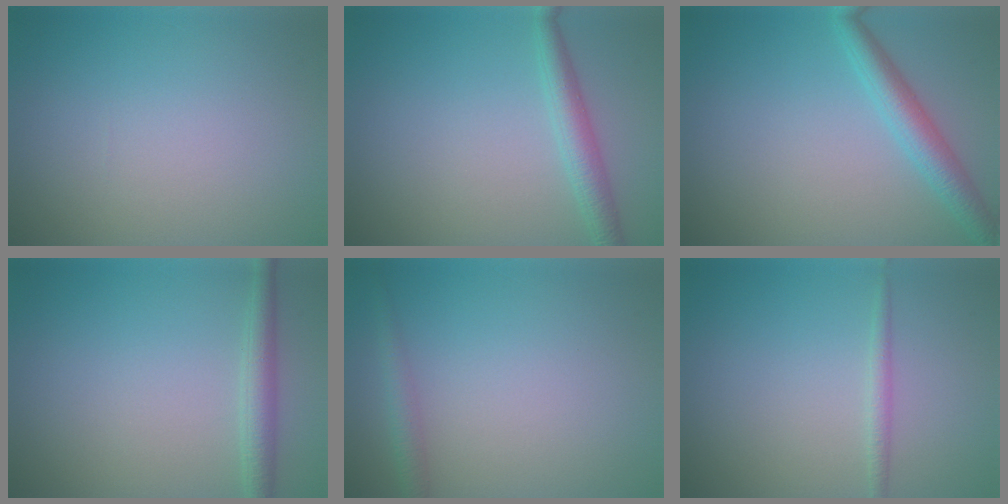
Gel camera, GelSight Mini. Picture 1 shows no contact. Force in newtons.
{"total": 2.7, "press": 2.7, "slide": 0.1}
{"total": 3.4, "press": 3.4, "slide": 0.1}
{"total": 2.4, "press": 2.4, "slide": 0.1}
{"total": 1.6, "press": 1.6, "slide": 0.1}
{"total": 1.1, "press": 1.1, "slide": 0.1}